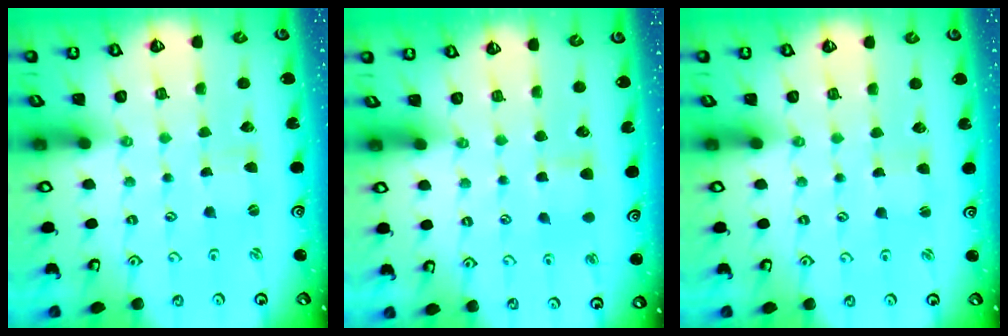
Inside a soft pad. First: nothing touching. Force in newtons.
{"total": 5.7, "press": 5.7, "slide": 0.8}
{"total": 1.1, "press": 1.1, "slide": 0.1}